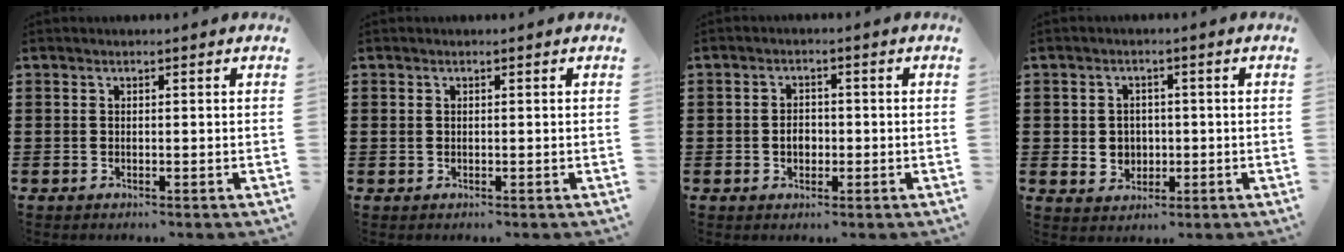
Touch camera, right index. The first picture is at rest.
{"total": 0.6, "force": [0.2, 0.5, 0.1], "torque": [-0.004, 0.003, 0.004]}
{"total": 2.5, "force": [-0.5, 1.8, 1.7], "torque": [-0.034, 0.004, -0.011]}
{"total": 3.0, "force": [-0.2, 2.9, 1.0], "torque": [-0.024, 0.003, -0.008]}